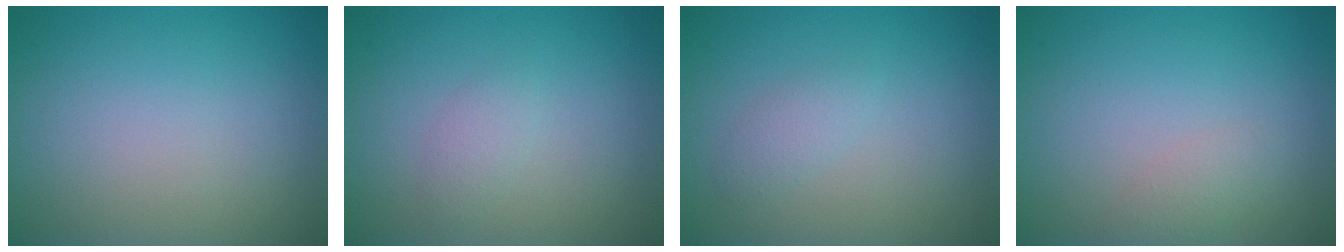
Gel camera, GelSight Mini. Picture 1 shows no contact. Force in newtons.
{"total": 1.2, "press": 1.2, "slide": 0.1}
{"total": 1.3, "press": 1.3, "slide": 0.1}
{"total": 1.4, "press": 1.4, "slide": 0.1}